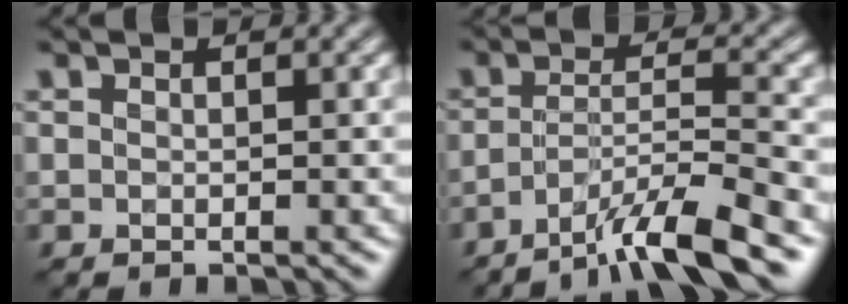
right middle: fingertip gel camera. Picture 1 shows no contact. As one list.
[{"total": 6.9, "force": [-4.8, 1.1, 4.8], "torque": [-0.075, 0.007, -0.091]}]